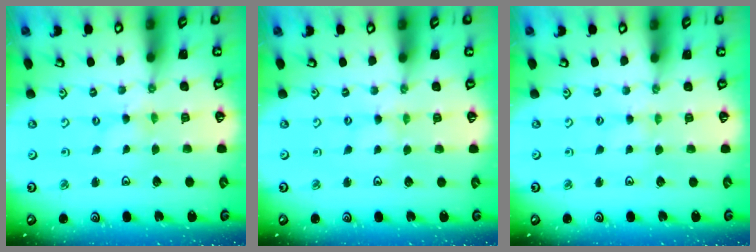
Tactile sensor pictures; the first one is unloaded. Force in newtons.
{"total": 1.1, "press": 1.1, "slide": 0.2}
{"total": 1.5, "press": 1.5, "slide": 0.3}